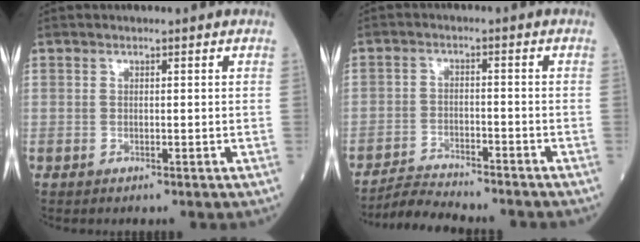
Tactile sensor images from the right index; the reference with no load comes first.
{"total": 6.4, "force": [-6.3, 0.0, 1.2], "torque": [-0.023, -0.010, -0.105]}